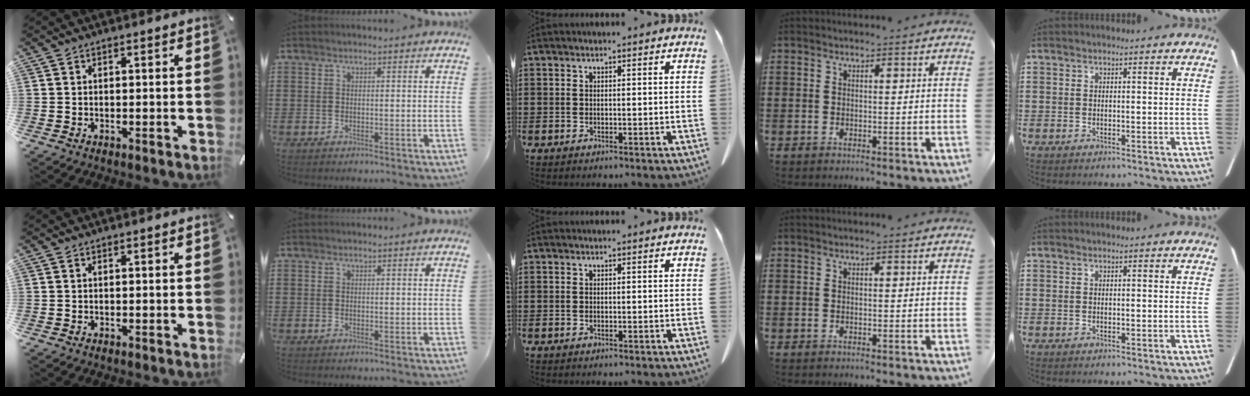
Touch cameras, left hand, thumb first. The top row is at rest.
{}